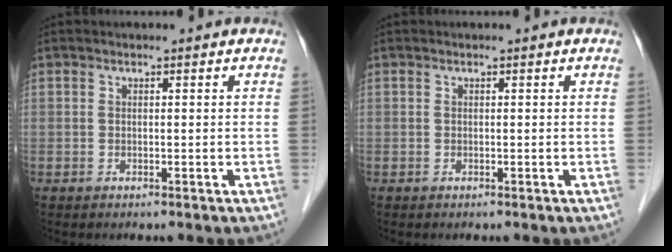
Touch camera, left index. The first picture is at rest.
{"total": 0.0}